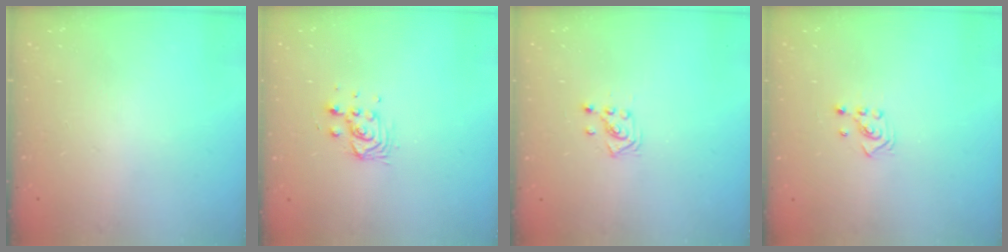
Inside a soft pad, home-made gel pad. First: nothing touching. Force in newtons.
{"total": 5.8, "press": 5.7, "slide": 1.2}
{"total": 2.6, "press": 2.5, "slide": 0.7}
{"total": 2.5, "press": 2.5, "slide": 0.4}